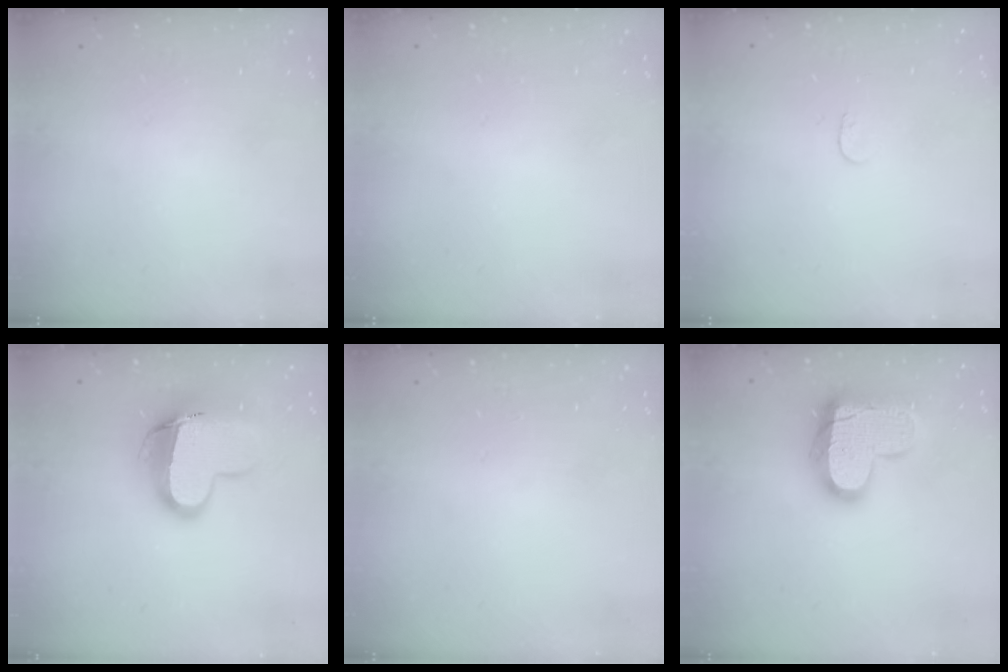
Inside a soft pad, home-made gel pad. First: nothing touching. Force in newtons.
{"total": 0.6, "press": 0.6, "slide": 0.2}
{"total": 3.6, "press": 3.6, "slide": 0.3}
{"total": 13.5, "press": 13.5, "slide": 1.4}
{"total": 0.5, "press": 0.5, "slide": 0.1}
{"total": 17.2, "press": 17.1, "slide": 1.1}